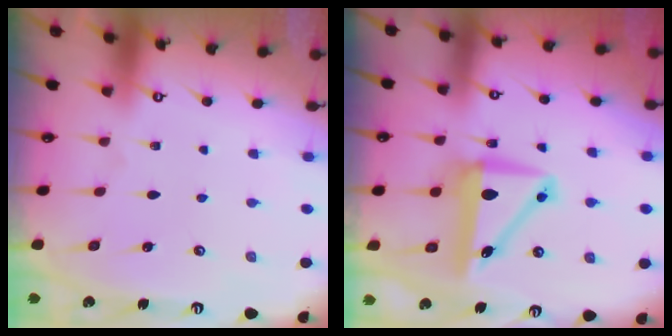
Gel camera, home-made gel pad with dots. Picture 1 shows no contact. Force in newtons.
{"total": 9.3, "press": 9.1, "slide": 1.8}